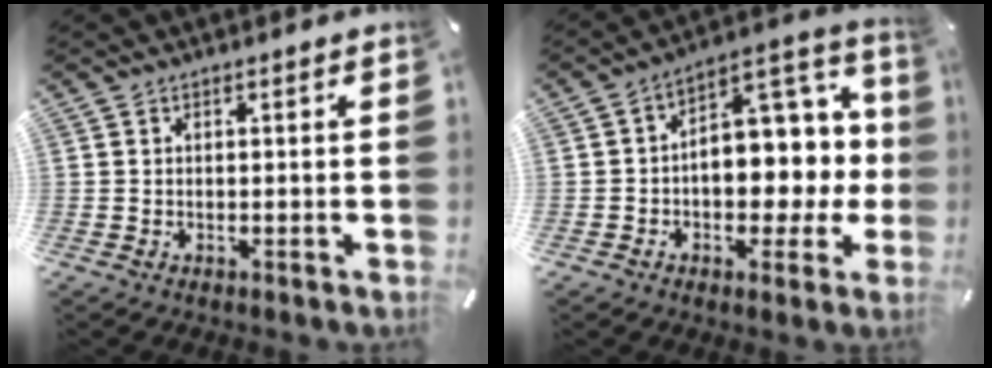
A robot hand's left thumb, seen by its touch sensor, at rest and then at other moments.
{"total": 12.9, "force": [1.0, 9.3, 8.9], "torque": [-0.097, -0.023, 0.024]}